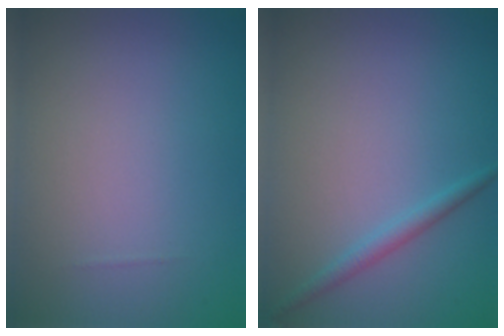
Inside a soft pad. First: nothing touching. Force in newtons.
{"total": 1.4, "press": 1.4, "slide": 0.0}